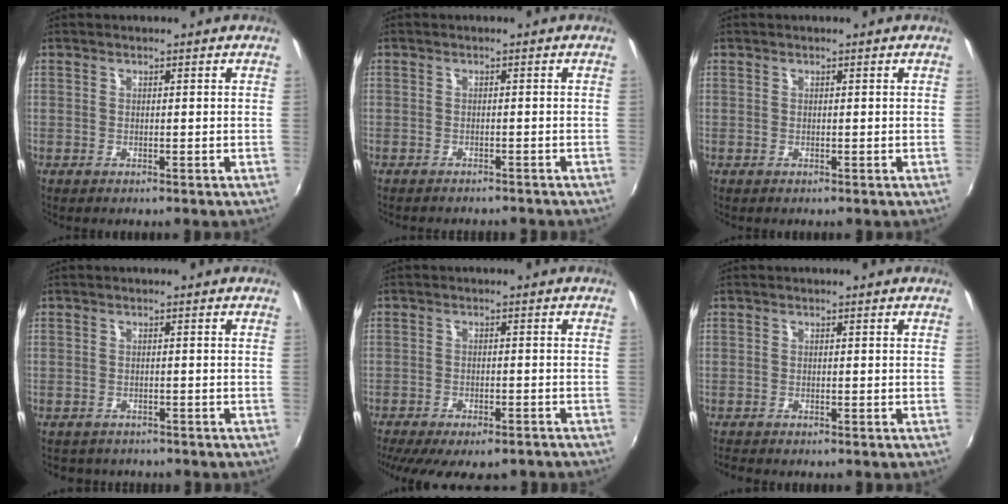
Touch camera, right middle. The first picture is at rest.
{"total": 4.2, "force": [-3.8, 1.0, 1.4], "torque": [-0.036, -0.009, -0.054]}
{"total": 0.0}
{"total": 3.1, "force": [-2.7, 1.5, 0.5], "torque": [-0.018, -0.011, -0.038]}
{"total": 13.8, "force": [-10.8, 4.4, 7.3], "torque": [-0.152, -0.043, -0.152]}
{"total": 1.2, "force": [-1.1, 0.1, 0.4], "torque": [-0.010, -0.007, -0.021]}